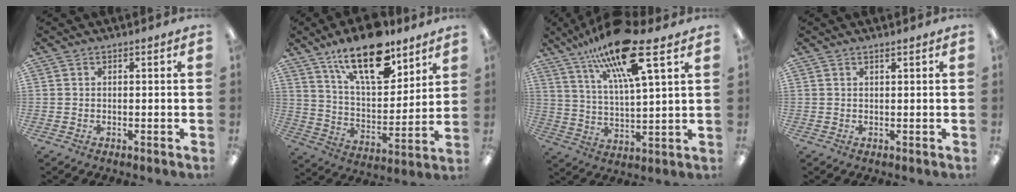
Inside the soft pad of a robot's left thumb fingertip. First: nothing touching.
{"total": 19.4, "force": [13.2, 8.3, 11.6], "torque": [-0.187, -0.070, 0.224]}
{"total": 19.0, "force": [12.7, 4.3, 13.5], "torque": [-0.243, -0.050, 0.207]}
{"total": 0.7, "force": [0.6, 0.0, 0.3], "torque": [-0.006, 0.000, 0.012]}